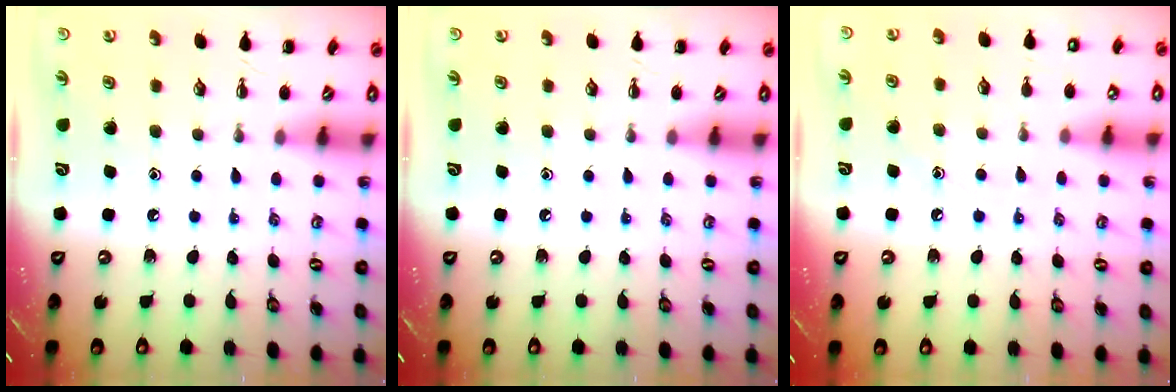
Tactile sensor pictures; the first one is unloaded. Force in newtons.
{"total": 0.0}
{"total": 7.7, "press": 7.4, "slide": 2.1}